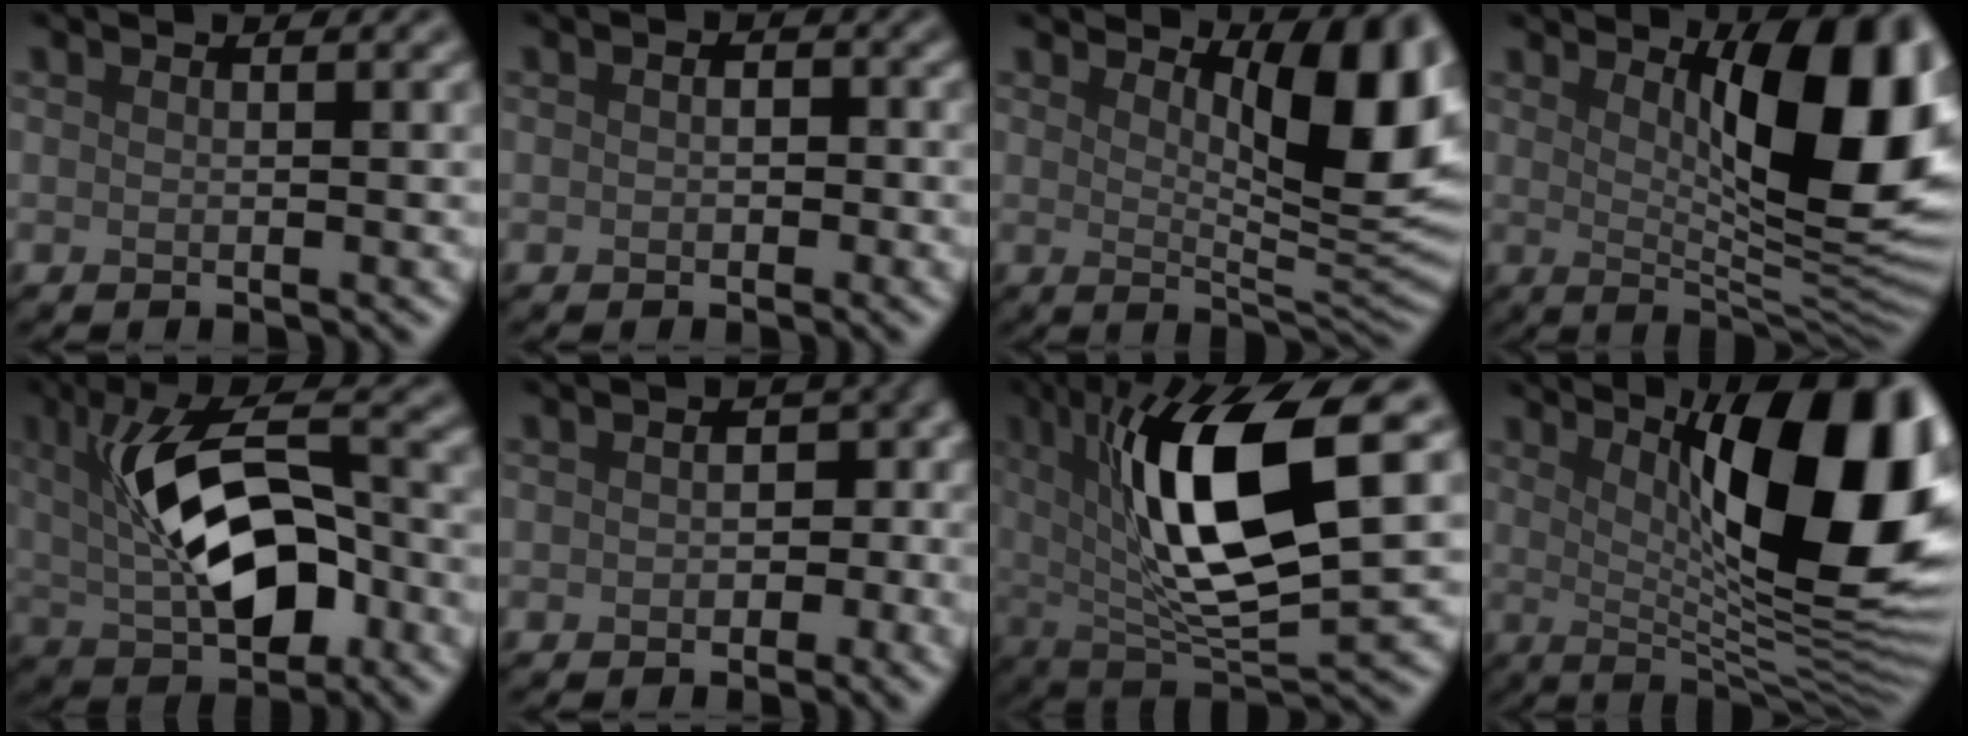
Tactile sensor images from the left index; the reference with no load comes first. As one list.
[{"total": 0.9, "force": [-0.2, 0.7, 0.5], "torque": [-0.007, -0.003, -0.006]}, {"total": 7.9, "force": [2.9, 2.7, 6.9], "torque": [-0.097, -0.016, 0.047]}, {"total": 12.1, "force": [3.4, 3.8, 10.9], "torque": [-0.142, -0.009, 0.055]}, {"total": 9.6, "force": [0.3, 4.6, 8.4], "torque": [-0.147, 0.010, 0.004]}, {"total": 2.8, "force": [-0.6, 2.0, 1.9], "torque": [-0.013, 0.000, -0.018]}, {"total": 11.7, "force": [3.0, 3.3, 10.8], "torque": [-0.187, -0.001, 0.058]}, {"total": 15.0, "force": [4.0, 4.4, 13.7], "torque": [-0.161, 0.000, 0.060]}]